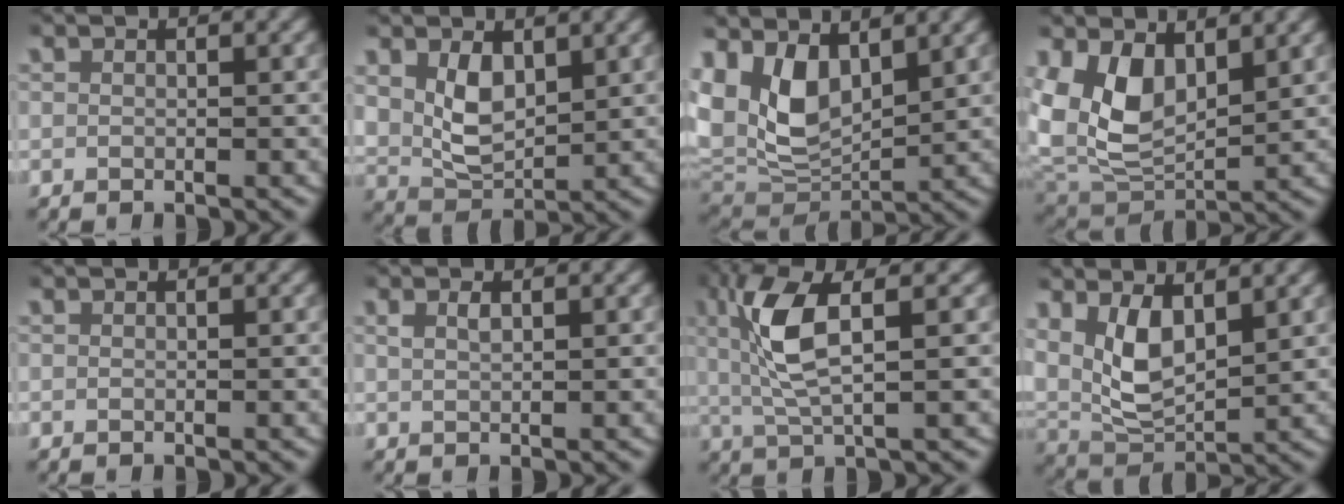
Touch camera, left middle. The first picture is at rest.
{"total": 4.4, "force": [2.0, 2.9, 2.6], "torque": [-0.062, -0.019, 0.045]}
{"total": 10.0, "force": [1.8, 7.9, 5.9], "torque": [-0.145, -0.020, 0.039]}
{"total": 9.3, "force": [2.1, 7.3, 5.5], "torque": [-0.141, -0.015, 0.044]}
{"total": 0.0}
{"total": 0.9, "force": [0.8, 0.0, 0.4], "torque": [-0.005, 0.001, 0.016]}
{"total": 5.6, "force": [1.8, 1.2, 5.2], "torque": [-0.107, 0.009, 0.030]}
{"total": 6.6, "force": [2.5, 4.5, 4.1], "torque": [-0.101, -0.010, 0.050]}